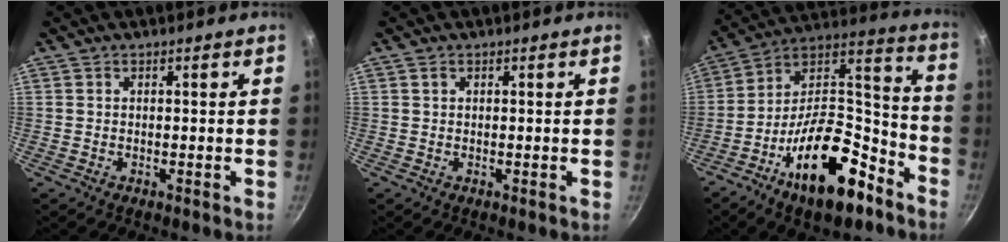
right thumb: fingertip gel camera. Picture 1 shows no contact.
{"total": 0.6, "force": [0.3, 0.5, 0.2], "torque": [-0.004, 0.000, 0.005]}
{"total": 23.6, "force": [-12.7, 10.8, 16.8], "torque": [-0.225, 0.095, -0.205]}